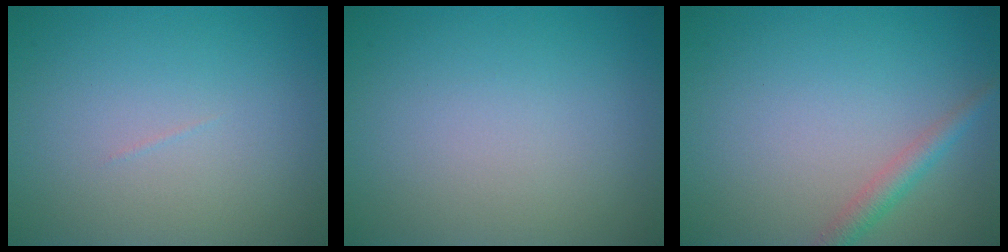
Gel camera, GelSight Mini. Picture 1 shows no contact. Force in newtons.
{"total": 0.0}
{"total": 2.0, "press": 2.0, "slide": 0.0}